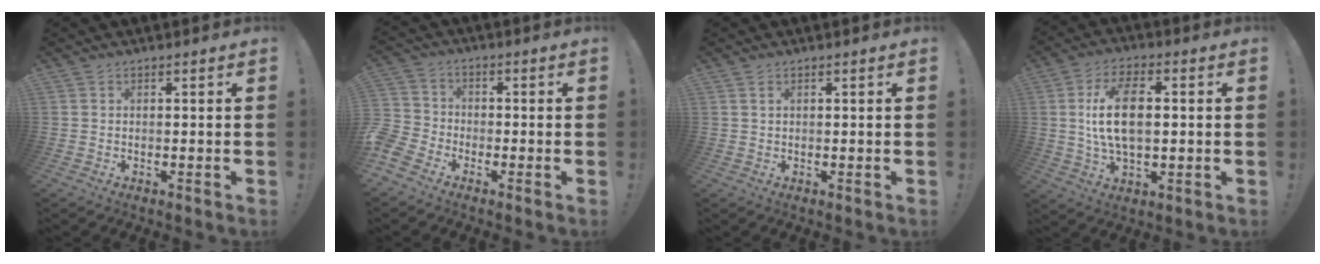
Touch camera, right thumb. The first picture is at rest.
{"total": 7.0, "force": [-4.7, 4.8, 2.0], "torque": [-0.060, 0.026, -0.088]}
{"total": 0.7, "force": [0.4, 0.5, 0.2], "torque": [-0.003, 0.000, 0.007]}
{"total": 13.7, "force": [1.2, 7.3, 11.5], "torque": [-0.204, 0.003, 0.019]}